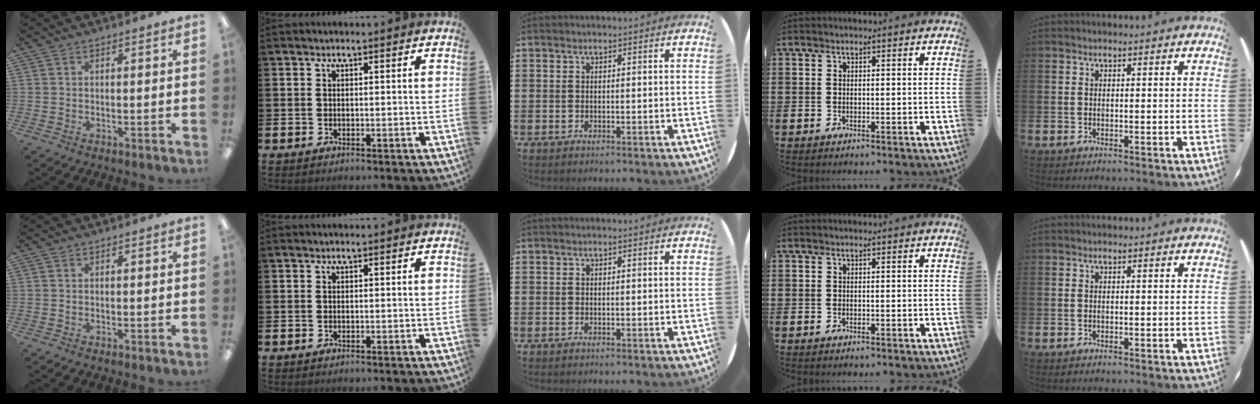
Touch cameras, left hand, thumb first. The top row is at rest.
{}